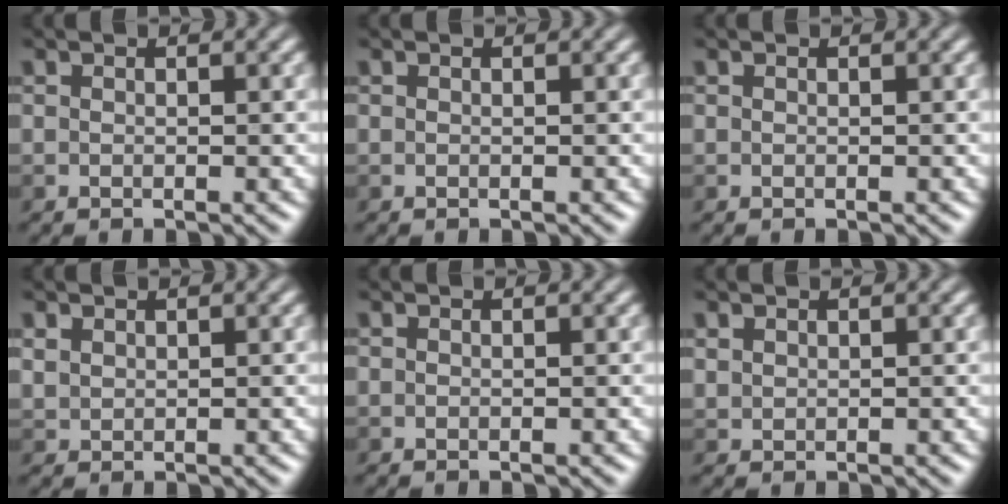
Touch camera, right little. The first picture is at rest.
{"total": 0.0}
{"total": 0.0}
{"total": 1.1, "force": [0.7, 0.7, 0.3], "torque": [-0.011, 0.000, 0.020]}
{"total": 0.0}
{"total": 0.8, "force": [0.6, 0.5, 0.2], "torque": [-0.007, -0.001, 0.017]}